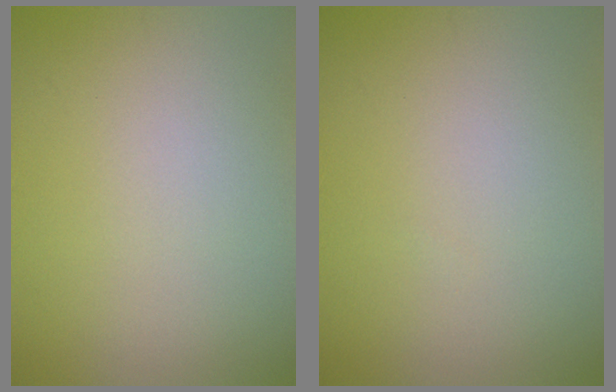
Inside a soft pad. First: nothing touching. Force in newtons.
{"total": 0.0}